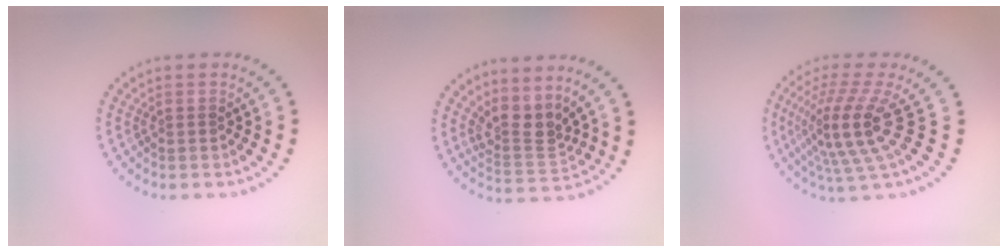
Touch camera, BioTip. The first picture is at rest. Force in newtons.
{"total": 3.0, "press": 2.2, "slide": 2.1}
{"total": 5.3, "press": 3.9, "slide": 3.6}